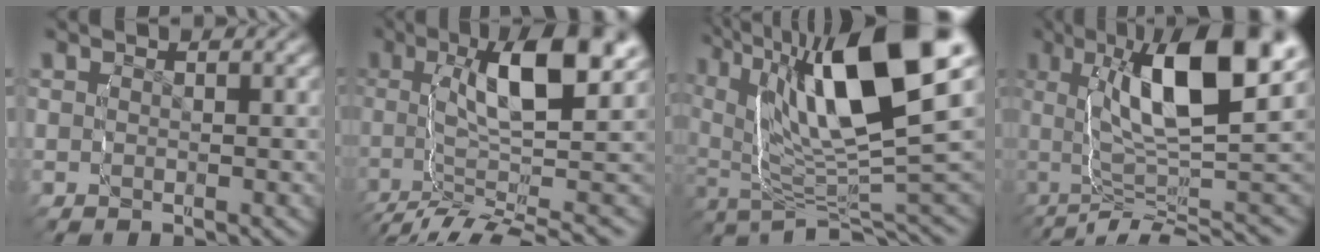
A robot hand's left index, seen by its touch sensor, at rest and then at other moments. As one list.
[{"total": 8.6, "force": [-0.4, 2.7, 8.2], "torque": [-0.136, -0.006, 0.005]}, {"total": 12.5, "force": [0.8, 5.4, 11.2], "torque": [-0.183, -0.012, 0.027]}, {"total": 10.8, "force": [1.8, 3.1, 10.1], "torque": [-0.144, 0.009, 0.031]}]